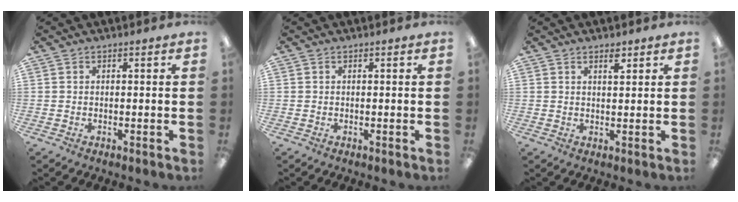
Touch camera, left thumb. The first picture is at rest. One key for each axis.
{"total": 0.0}
{"total": 2.4, "fx": 1.9, "fy": 0.7, "fz": 1.3, "tx": -0.015, "ty": -0.006, "tz": 0.030}